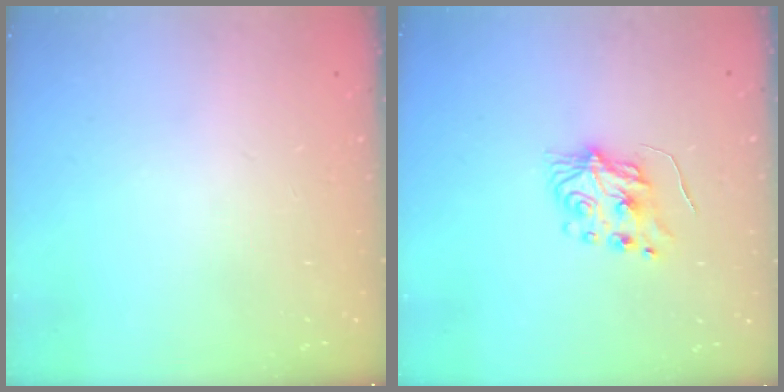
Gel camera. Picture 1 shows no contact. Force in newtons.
{"total": 6.4, "press": 6.4, "slide": 0.5}